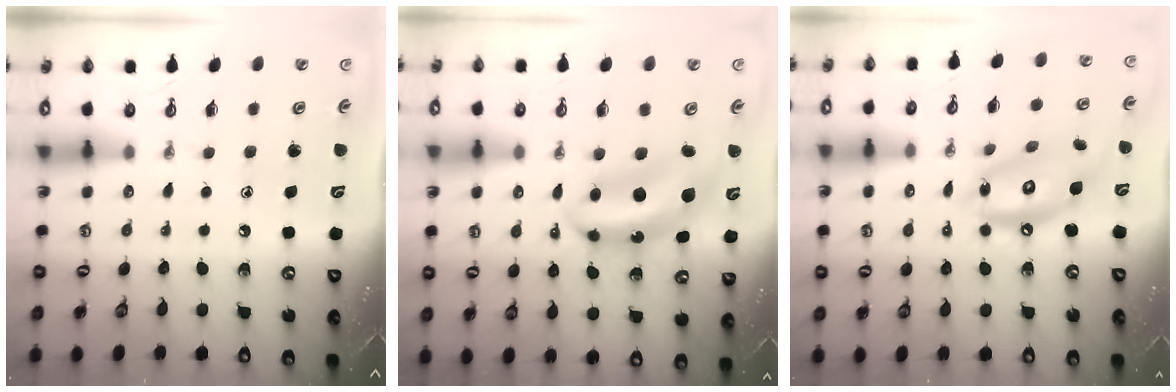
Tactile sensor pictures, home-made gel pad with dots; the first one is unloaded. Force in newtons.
{"total": 7.7, "press": 7.7, "slide": 0.7}
{"total": 13.9, "press": 13.9, "slide": 1.1}